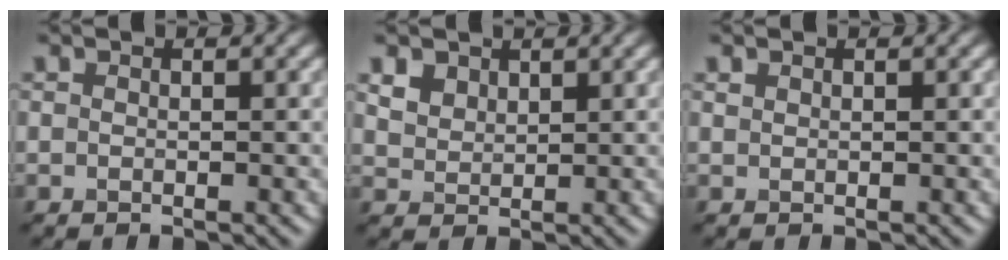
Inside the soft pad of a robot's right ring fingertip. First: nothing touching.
{"total": 1.5, "force": [1.3, 0.4, -0.5], "torque": [-0.023, -0.005, 0.062]}
{"total": 1.1, "force": [-0.1, -0.7, -0.8], "torque": [-0.005, -0.003, 0.019]}